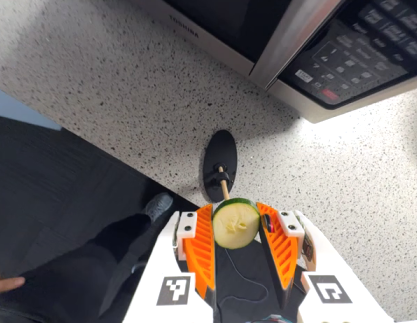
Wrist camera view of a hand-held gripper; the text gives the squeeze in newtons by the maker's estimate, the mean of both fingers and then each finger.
{"total": 9.4, "left": 9.9, "right": 8.8}